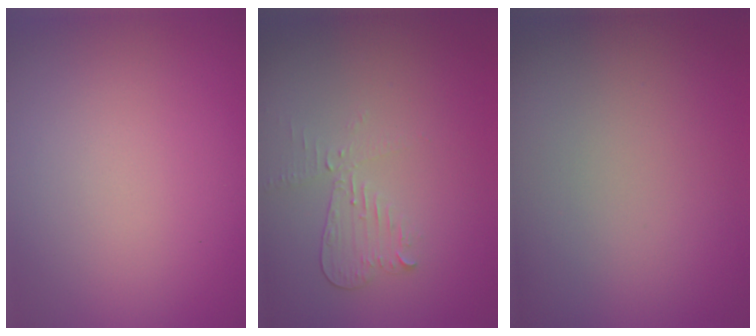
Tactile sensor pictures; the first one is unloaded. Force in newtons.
{"total": 2.1, "press": 2.1, "slide": 0.2}
{"total": 0.0}